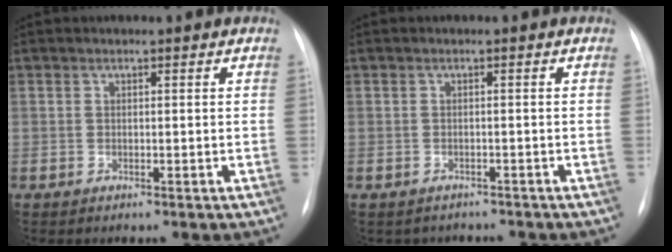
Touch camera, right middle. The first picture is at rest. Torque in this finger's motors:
{"motor_torque": [-0.31, -0.10, -0.06, -0.01]}